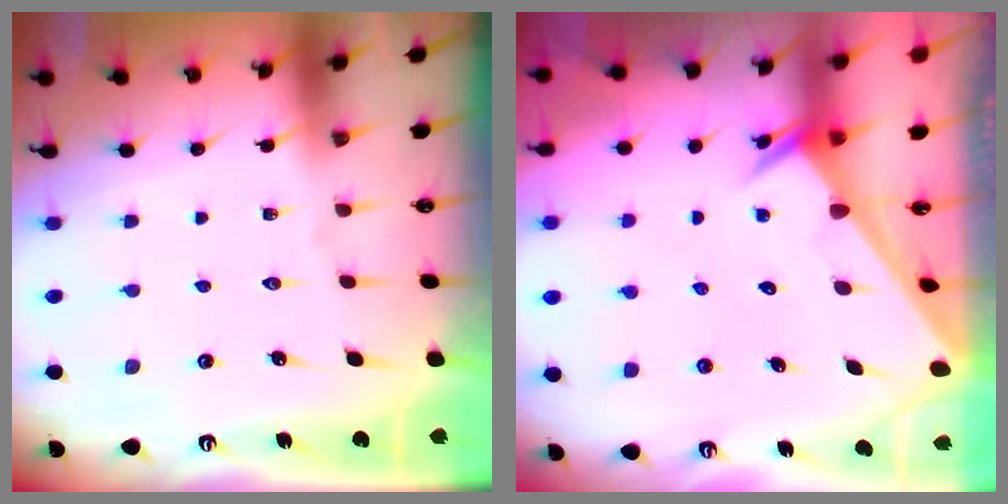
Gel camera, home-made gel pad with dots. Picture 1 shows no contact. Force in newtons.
{"total": 2.3, "press": 2.3, "slide": 0.1}